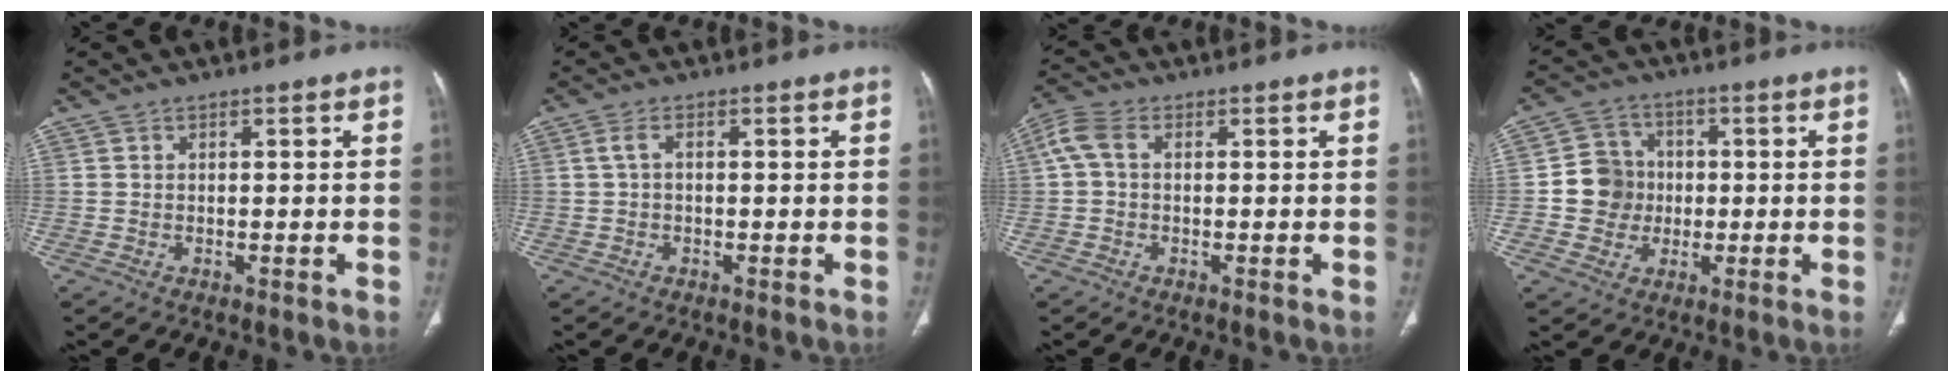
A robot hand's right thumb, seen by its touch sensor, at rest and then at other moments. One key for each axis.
{"total": 1.3, "fx": 0.7, "fy": 1.0, "fz": 0.5, "tx": -0.018, "ty": 0.007, "tz": 0.010}
{"total": 3.8, "fx": 1.0, "fy": 2.8, "fz": 2.4, "tx": -0.069, "ty": 0.015, "tz": 0.010}
{"total": 7.8, "fx": -0.1, "fy": 7.7, "fz": 1.2, "tx": 0.011, "ty": 0.015, "tz": -0.008}